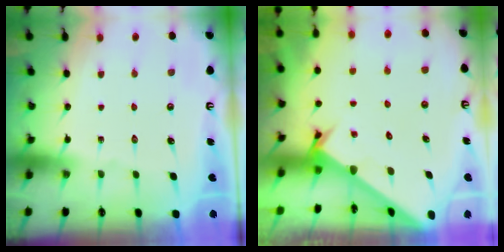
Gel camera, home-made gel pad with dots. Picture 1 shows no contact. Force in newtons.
{"total": 2.4, "press": 2.4, "slide": 0.1}